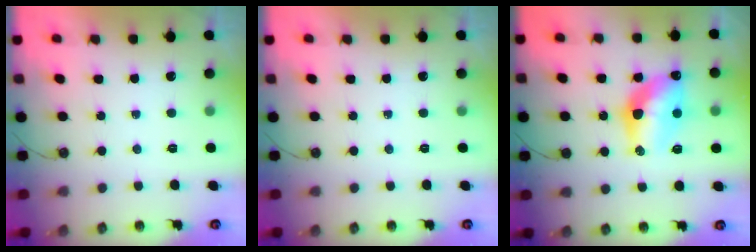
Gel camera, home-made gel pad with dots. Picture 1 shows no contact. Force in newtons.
{"total": 0.0}
{"total": 11.4, "press": 11.4, "slide": 0.6}